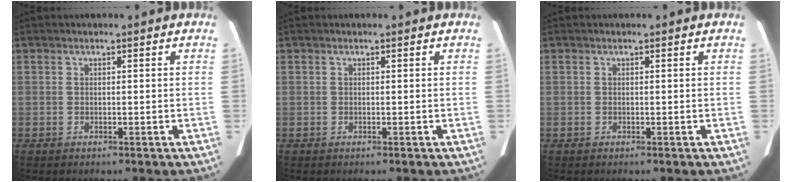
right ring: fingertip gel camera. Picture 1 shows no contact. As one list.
[{"total": 0.0}, {"total": 0.0}]